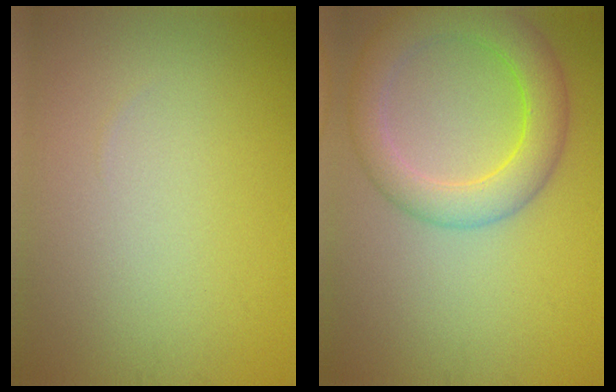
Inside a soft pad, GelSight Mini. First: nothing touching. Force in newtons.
{"total": 5.7, "press": 5.7, "slide": 0.2}